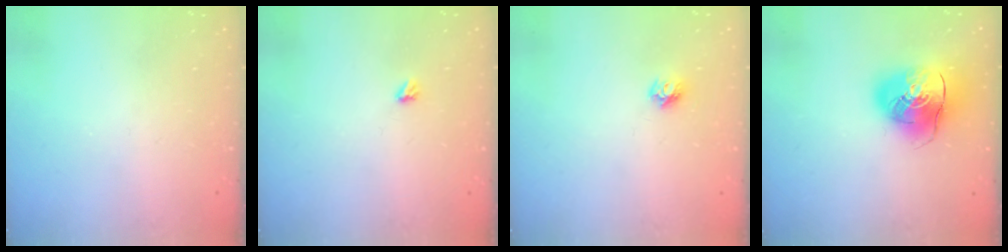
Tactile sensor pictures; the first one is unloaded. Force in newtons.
{"total": 2.9, "press": 2.9, "slide": 0.5}
{"total": 5.5, "press": 5.5, "slide": 0.3}
{"total": 14.1, "press": 13.9, "slide": 2.5}